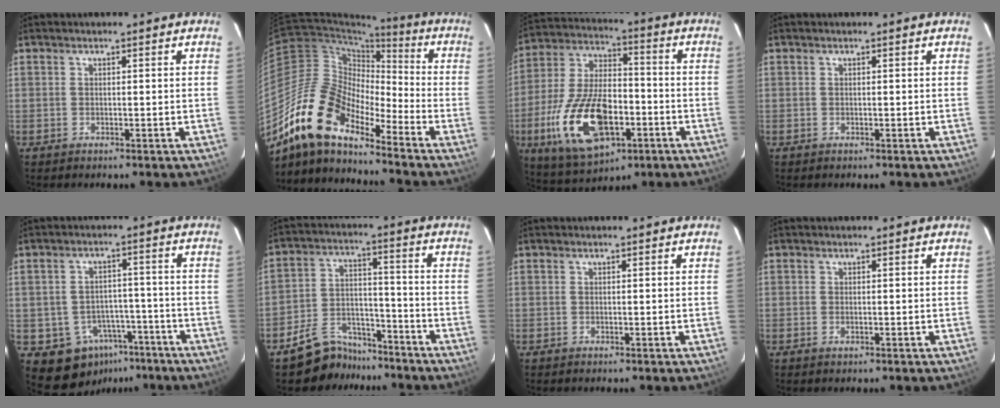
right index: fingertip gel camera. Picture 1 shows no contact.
{"total": 16.3, "force": [-12.5, 5.6, 8.8], "torque": [-0.149, -0.007, -0.251]}
{"total": 20.8, "force": [-7.1, 10.7, 16.3], "torque": [-0.346, -0.010, -0.111]}
{"total": 0.0}
{"total": 9.6, "force": [-5.5, 7.4, 2.5], "torque": [-0.053, 0.031, -0.050]}
{"total": 10.3, "force": [-8.8, 5.1, 1.8], "torque": [-0.050, 0.039, -0.137]}
{"total": 0.0}
{"total": 0.7, "force": [-0.2, 0.3, 0.6], "torque": [-0.011, 0.001, -0.003]}